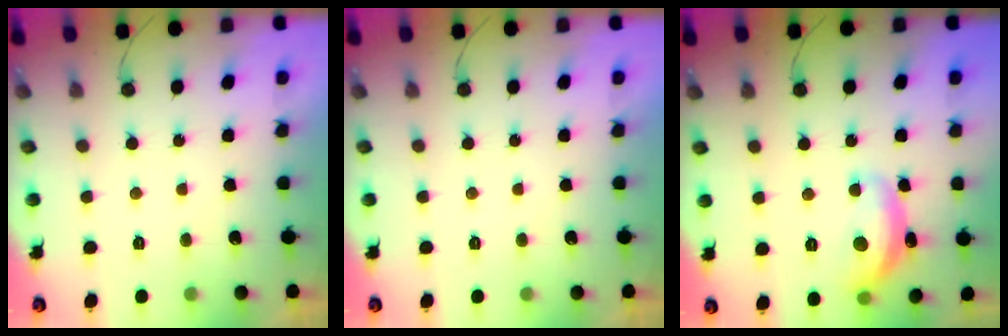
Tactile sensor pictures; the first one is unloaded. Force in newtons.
{"total": 0.0}
{"total": 13.2, "press": 13.2, "slide": 0.7}